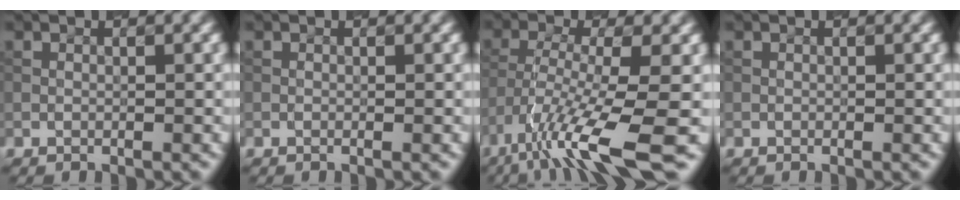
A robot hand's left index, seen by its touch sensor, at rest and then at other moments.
{"total": 0.0}
{"total": 9.5, "force": [-5.1, 1.9, 7.8], "torque": [-0.148, -0.009, -0.086]}
{"total": 0.0}